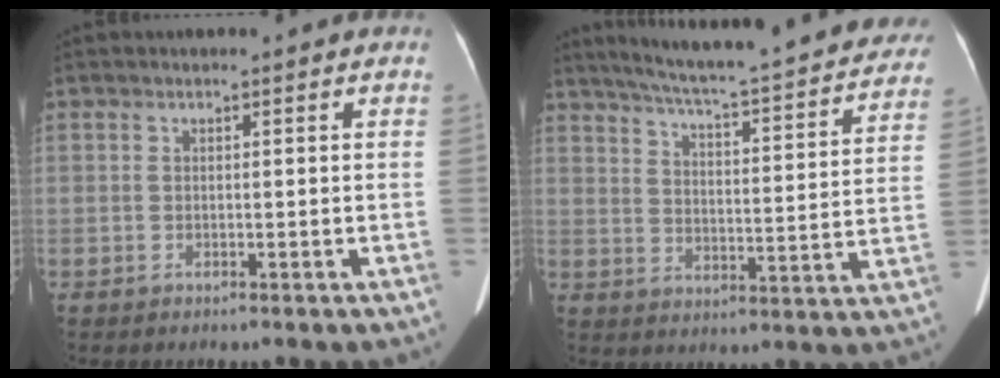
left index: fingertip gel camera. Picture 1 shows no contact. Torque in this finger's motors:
{"motor_torque": [0.69, -1.44, 0.12, 0.07]}